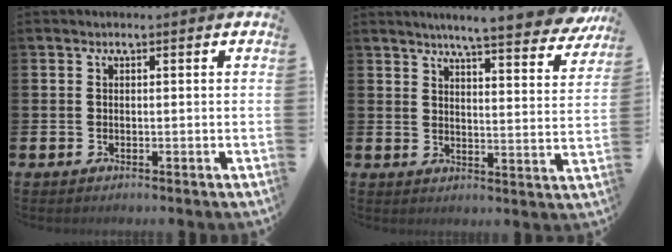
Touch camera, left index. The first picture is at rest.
{"total": 6.8, "force": [6.3, 0.0, 2.7], "torque": [-0.051, -0.041, 0.104]}